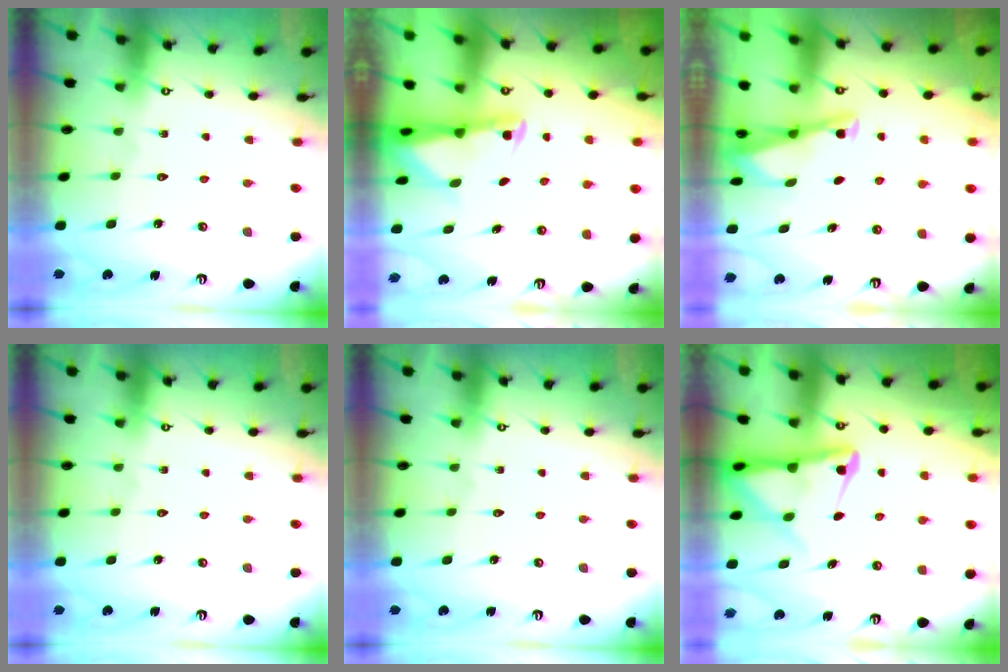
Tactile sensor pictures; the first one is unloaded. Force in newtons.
{"total": 2.5, "press": 2.5, "slide": 0.4}
{"total": 2.9, "press": 2.9, "slide": 0.3}
{"total": 0.0}
{"total": 0.0}
{"total": 9.4, "press": 9.3, "slide": 1.2}